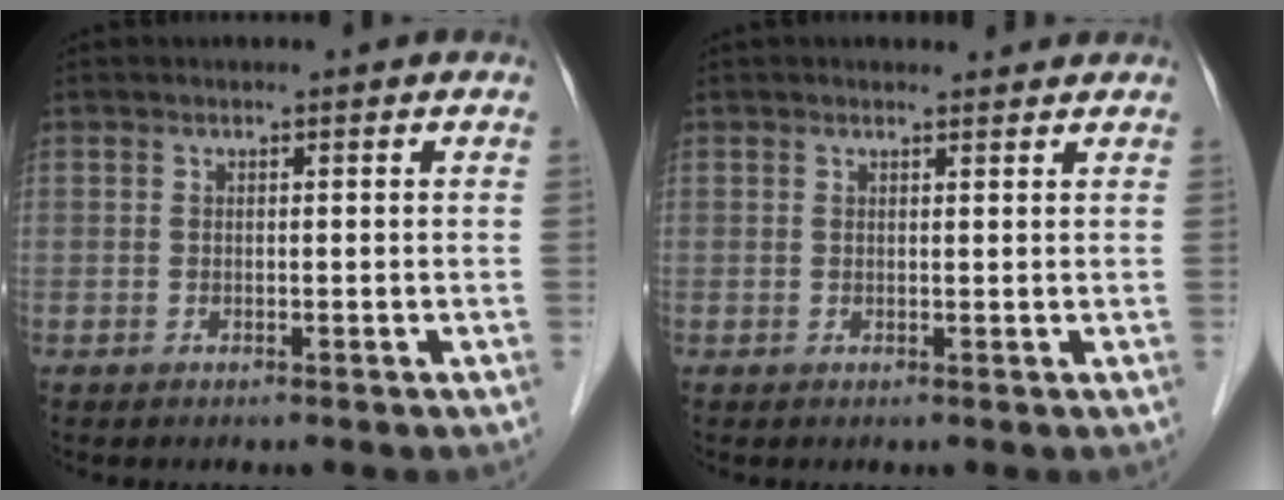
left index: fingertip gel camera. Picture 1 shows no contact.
{"total": 2.7, "force": [2.6, 0.5, 0.7], "torque": [-0.014, 0.012, 0.031]}